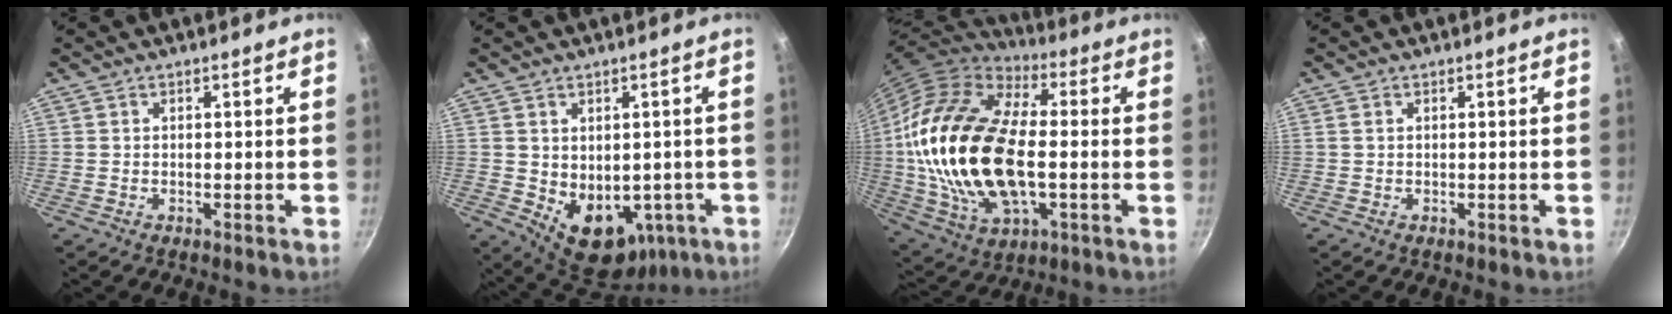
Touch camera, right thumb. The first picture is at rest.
{"total": 12.7, "force": [-2.5, 9.2, 8.4], "torque": [-0.082, -0.004, -0.004]}
{"total": 26.7, "force": [-0.9, 14.6, 22.4], "torque": [-0.437, 0.018, -0.016]}
{"total": 0.6, "force": [0.2, 0.4, 0.4], "torque": [-0.008, 0.002, 0.003]}